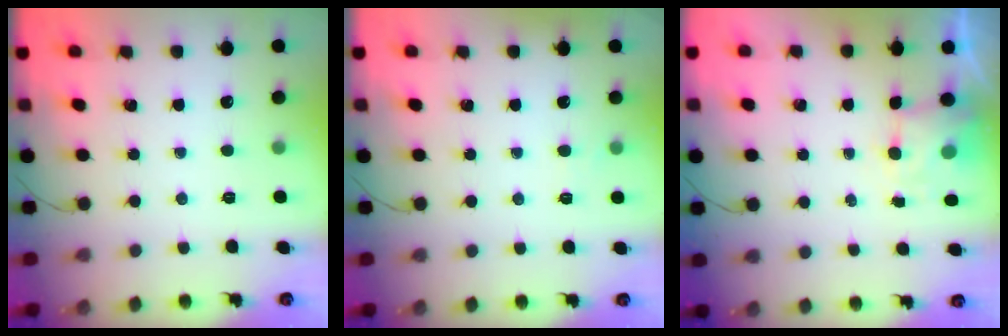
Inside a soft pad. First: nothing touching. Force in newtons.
{"total": 4.1, "press": 3.9, "slide": 1.2}
{"total": 3.9, "press": 3.8, "slide": 0.9}